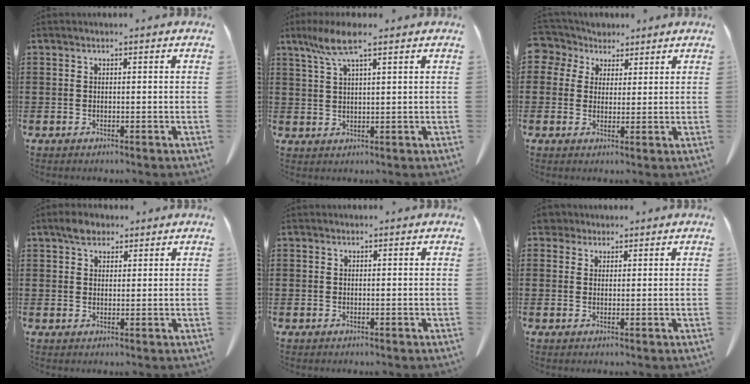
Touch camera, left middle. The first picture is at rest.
{"total": 6.1, "force": [3.6, 1.1, 4.9], "torque": [-0.102, 0.002, 0.064]}
{"total": 4.2, "force": [2.6, 3.3, 0.4], "torque": [-0.032, 0.008, 0.044]}
{"total": 3.4, "force": [2.5, 1.9, 1.2], "torque": [-0.024, 0.006, 0.046]}
{"total": 0.0}
{"total": 2.5, "force": [2.0, 1.4, 0.5], "torque": [-0.019, 0.010, 0.039]}